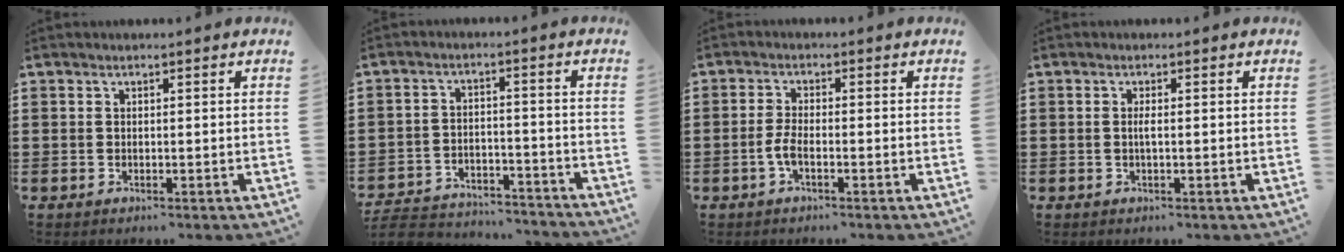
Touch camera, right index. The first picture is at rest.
{"total": 6.0, "force": [-5.8, 1.0, 1.1], "torque": [-0.036, 0.003, -0.118]}
{"total": 2.8, "force": [-1.1, 0.7, 2.5], "torque": [-0.067, -0.006, -0.027]}
{"total": 1.1, "force": [-0.2, 0.1, 1.1], "torque": [-0.030, -0.004, -0.005]}